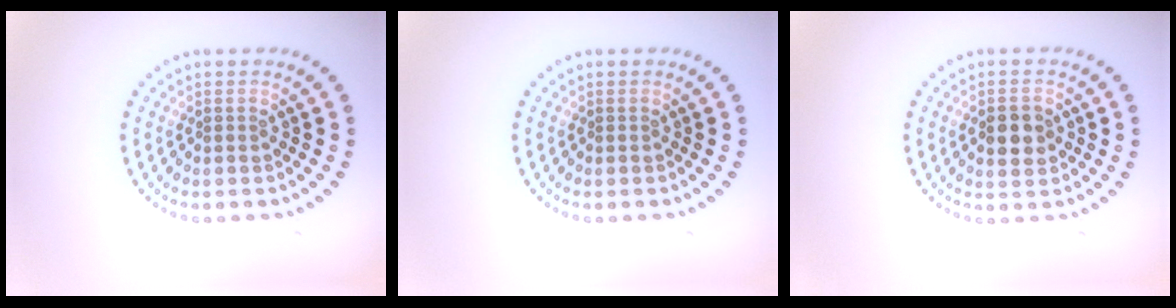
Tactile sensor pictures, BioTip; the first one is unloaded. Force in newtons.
{"total": 0.0}
{"total": 3.0, "press": 3.0, "slide": 0.1}